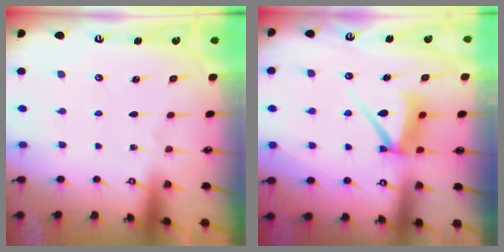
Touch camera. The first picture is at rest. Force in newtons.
{"total": 8.7, "press": 8.7, "slide": 1.0}